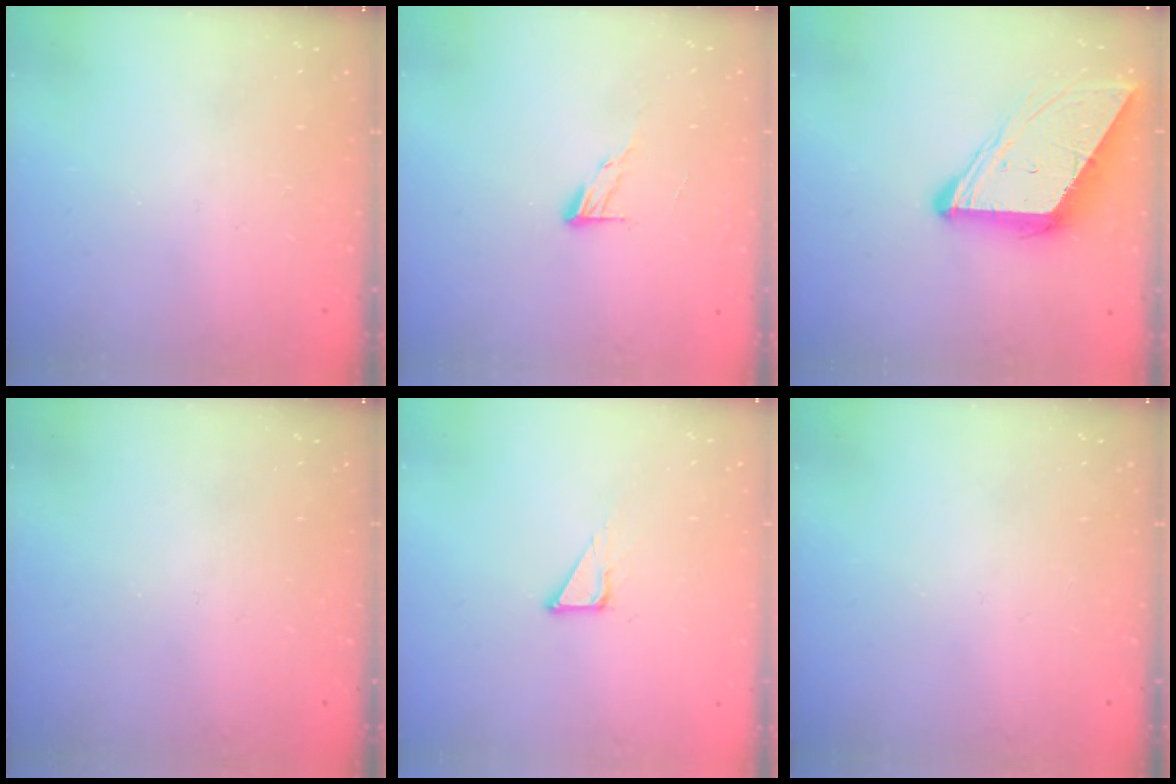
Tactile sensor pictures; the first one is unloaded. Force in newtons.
{"total": 5.9, "press": 5.9, "slide": 0.6}
{"total": 10.3, "press": 10.3, "slide": 0.9}
{"total": 0.0}
{"total": 1.9, "press": 1.9, "slide": 0.1}
{"total": 0.0}